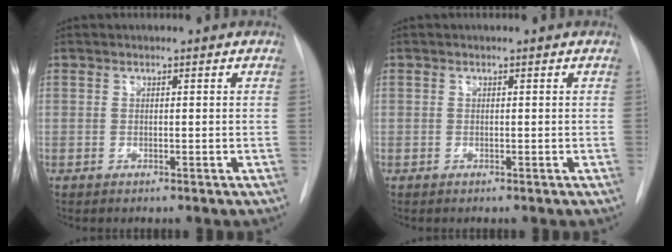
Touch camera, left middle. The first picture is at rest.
{"total": 0.0}